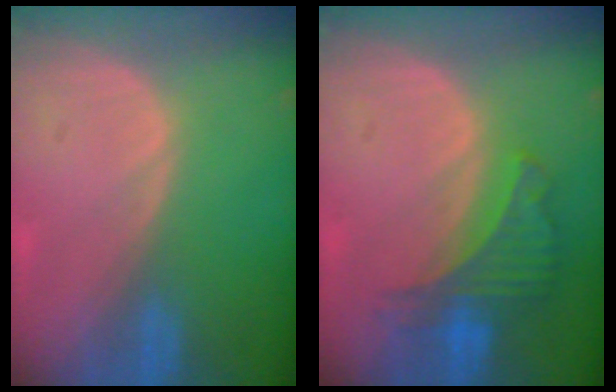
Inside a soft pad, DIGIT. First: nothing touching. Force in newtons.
{"total": 6.3, "press": 5.9, "slide": 2.3}